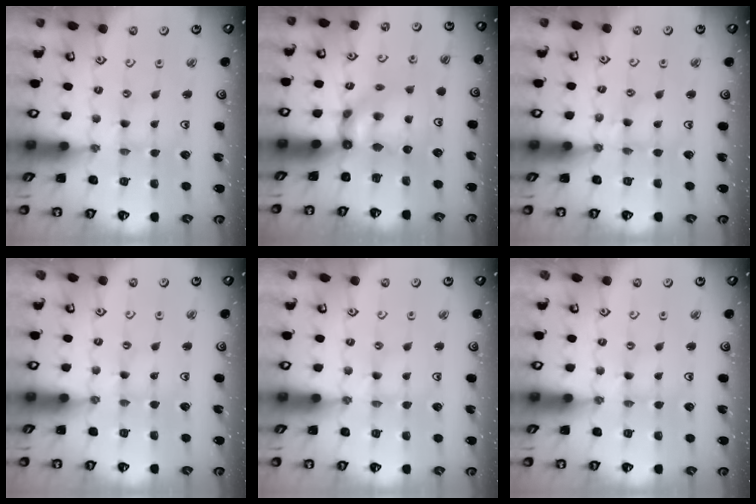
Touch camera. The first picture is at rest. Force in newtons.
{"total": 7.1, "press": 7.1, "slide": 0.4}
{"total": 3.0, "press": 3.0, "slide": 0.2}
{"total": 0.8, "press": 0.7, "slide": 0.2}
{"total": 0.0}
{"total": 0.0}